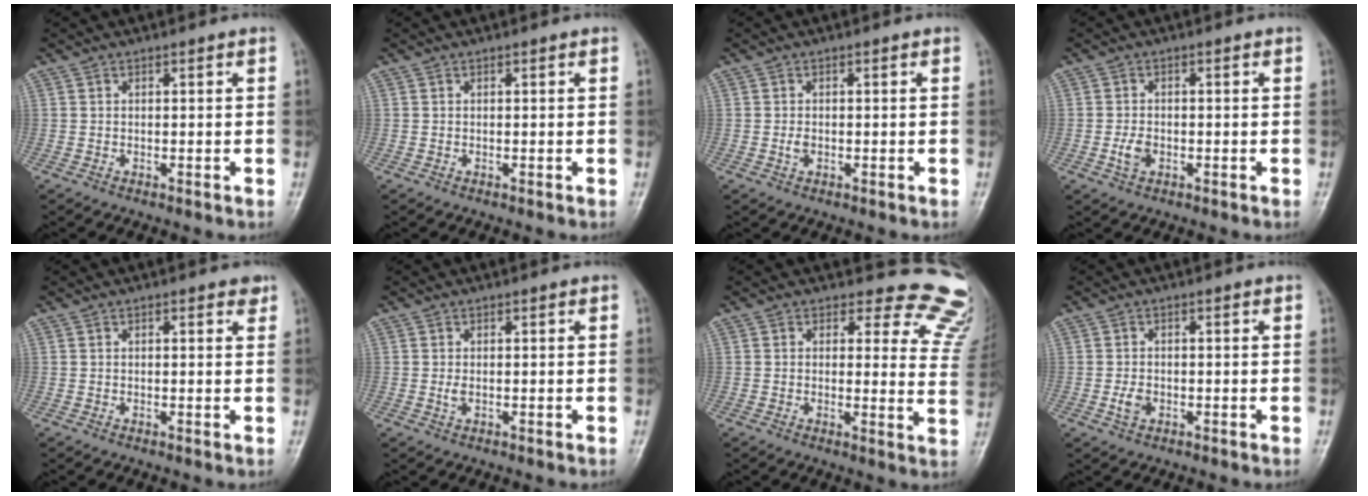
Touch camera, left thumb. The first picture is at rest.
{"total": 0.0}
{"total": 1.5, "force": [-0.2, 1.0, 1.1], "torque": [-0.022, 0.003, -0.005]}
{"total": 2.9, "force": [-0.9, 2.0, 1.9], "torque": [-0.036, 0.007, -0.016]}
{"total": 1.6, "force": [0.9, 0.7, 1.1], "torque": [-0.012, -0.002, 0.008]}
{"total": 1.8, "force": [0.2, 0.9, 1.5], "torque": [-0.029, 0.002, 0.004]}
{"total": 13.2, "force": [12.1, 5.0, 1.5], "torque": [0.036, -0.112, 0.094]}
{"total": 2.6, "force": [-0.7, 1.8, 1.6], "torque": [-0.028, 0.004, -0.013]}